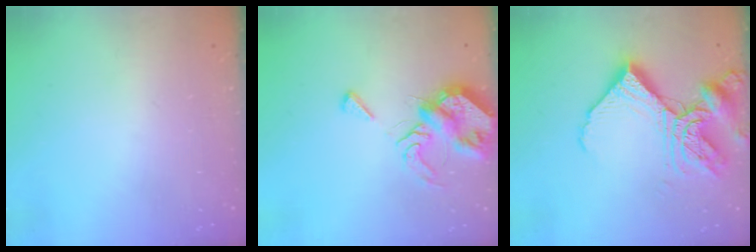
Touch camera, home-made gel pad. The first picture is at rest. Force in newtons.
{"total": 10.4, "press": 10.3, "slide": 1.3}
{"total": 17.2, "press": 17.2, "slide": 1.5}